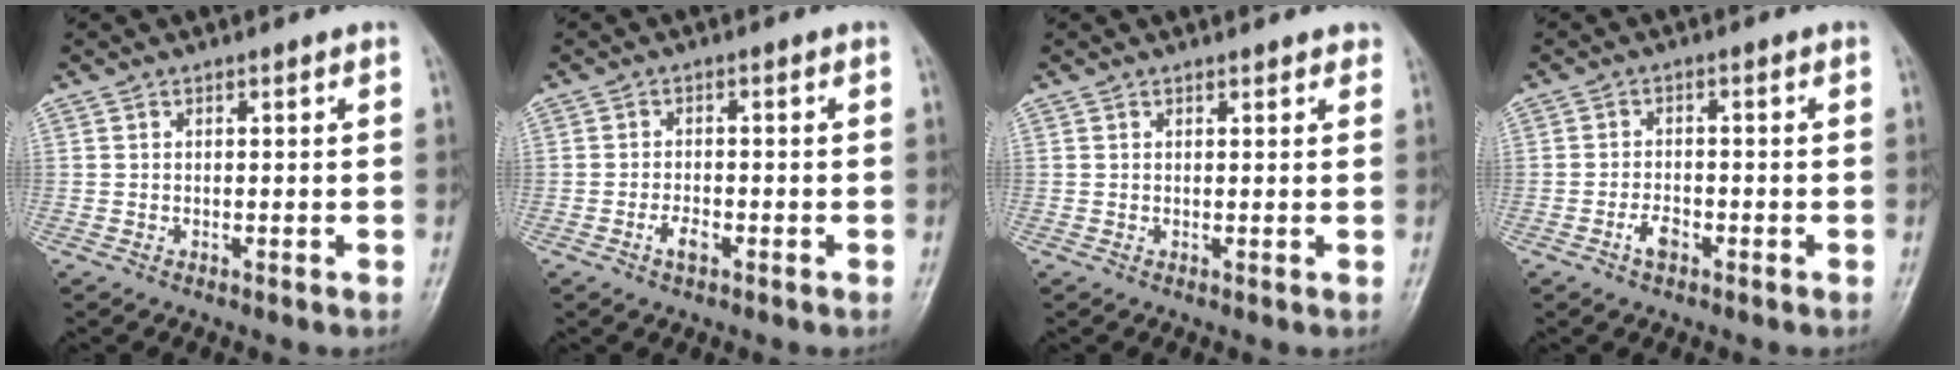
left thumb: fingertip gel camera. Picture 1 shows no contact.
{"total": 2.6, "force": [-1.3, 1.3, 1.8], "torque": [-0.033, 0.007, -0.023]}
{"total": 1.6, "force": [1.4, 0.6, 0.6], "torque": [0.004, -0.002, 0.013]}
{"total": 2.9, "force": [-1.5, 1.6, 1.8], "torque": [-0.032, 0.011, -0.028]}